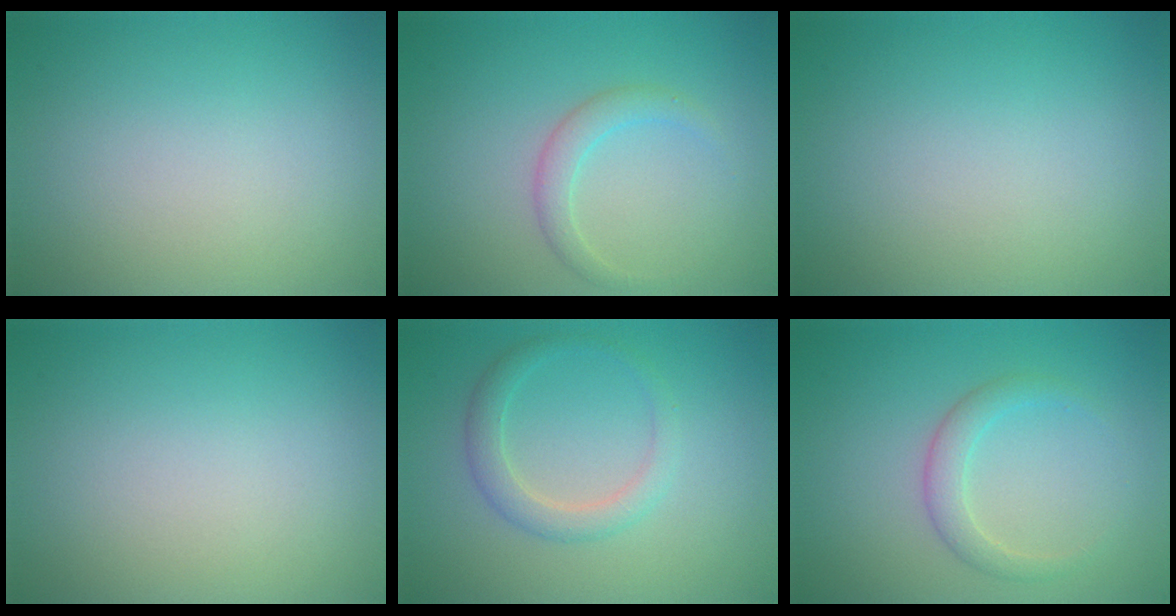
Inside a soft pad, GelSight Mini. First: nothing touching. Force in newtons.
{"total": 1.8, "press": 1.8, "slide": 0.1}
{"total": 0.0}
{"total": 0.0}
{"total": 2.4, "press": 2.4, "slide": 0.1}
{"total": 2.0, "press": 2.0, "slide": 0.1}